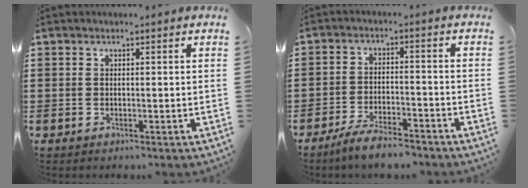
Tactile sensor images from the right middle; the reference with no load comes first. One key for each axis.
{"total": 5.1, "fx": -4.7, "fy": 0.6, "fz": 2.0, "tx": -0.039, "ty": 0.002, "tz": -0.091}